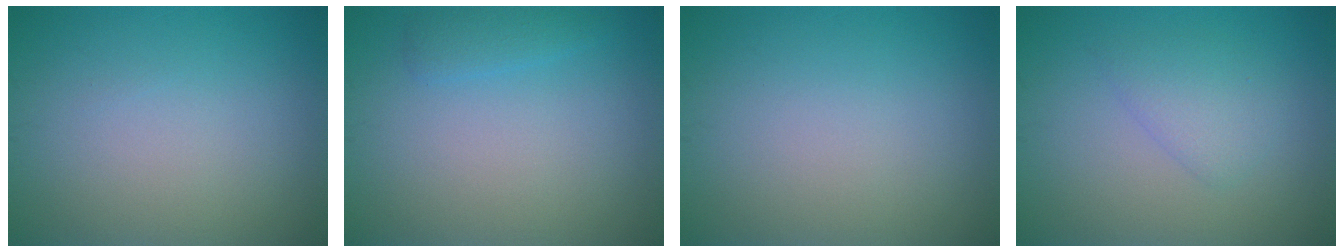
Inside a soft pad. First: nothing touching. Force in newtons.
{"total": 1.4, "press": 1.4, "slide": 0.1}
{"total": 0.0}
{"total": 2.2, "press": 2.2, "slide": 0.2}